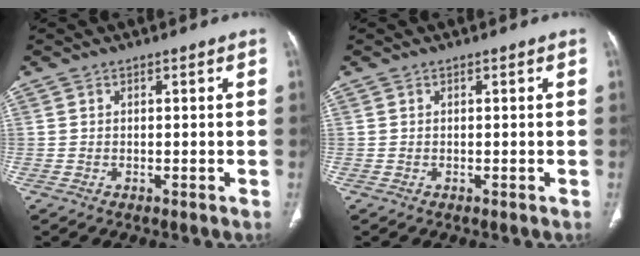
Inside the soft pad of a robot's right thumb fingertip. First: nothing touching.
{"total": 0.0}